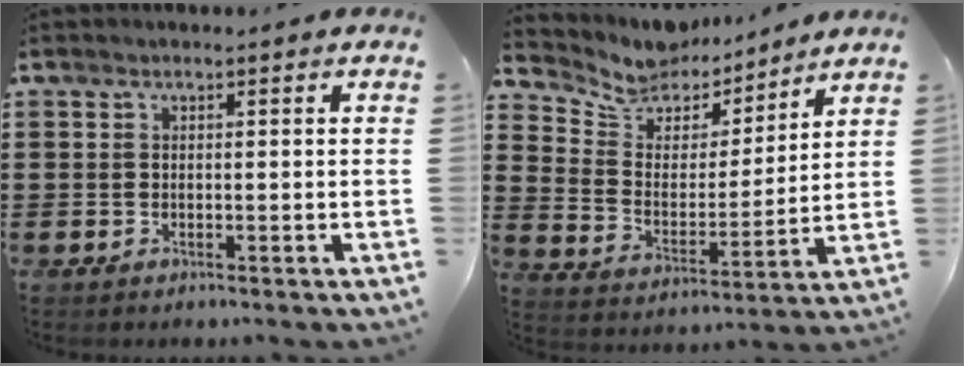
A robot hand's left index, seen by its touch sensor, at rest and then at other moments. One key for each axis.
{"total": 6.4, "fx": 5.5, "fy": 3.3, "fz": 0.0, "tx": -0.048, "ty": -0.045, "tz": 0.097}